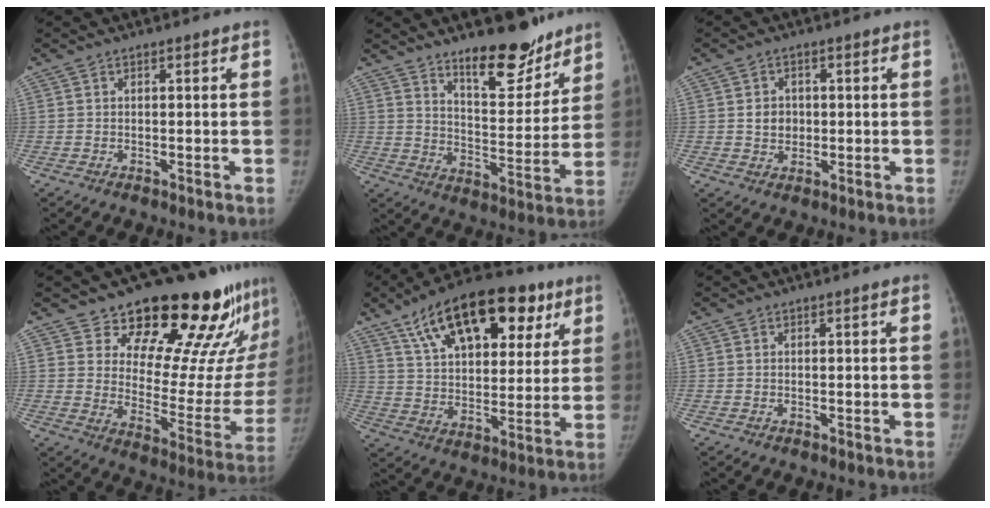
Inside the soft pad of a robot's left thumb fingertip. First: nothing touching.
{"total": 14.7, "force": [11.2, 5.3, 7.9], "torque": [-0.071, -0.089, 0.177]}
{"total": 4.1, "force": [0.4, 3.6, 2.0], "torque": [-0.010, 0.000, 0.008]}
{"total": 25.0, "force": [19.8, 9.6, 11.8], "torque": [-0.110, -0.128, 0.263]}
{"total": 24.8, "force": [13.1, 12.8, 16.7], "torque": [-0.231, -0.007, 0.211]}
{"total": 0.0}